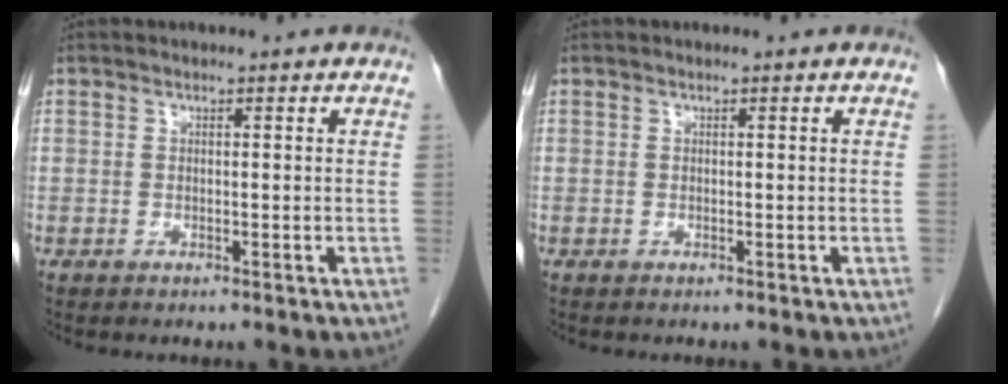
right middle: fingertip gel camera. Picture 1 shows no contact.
{"total": 0.0}